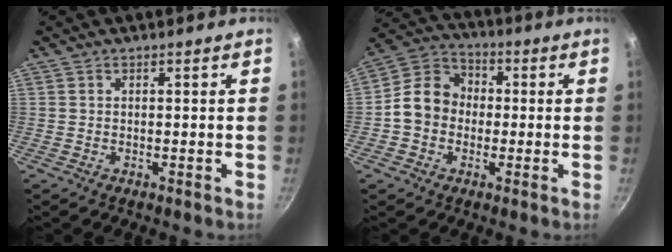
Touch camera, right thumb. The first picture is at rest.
{"total": 10.4, "force": [-0.8, 8.8, 5.5], "torque": [-0.060, 0.030, -0.037]}